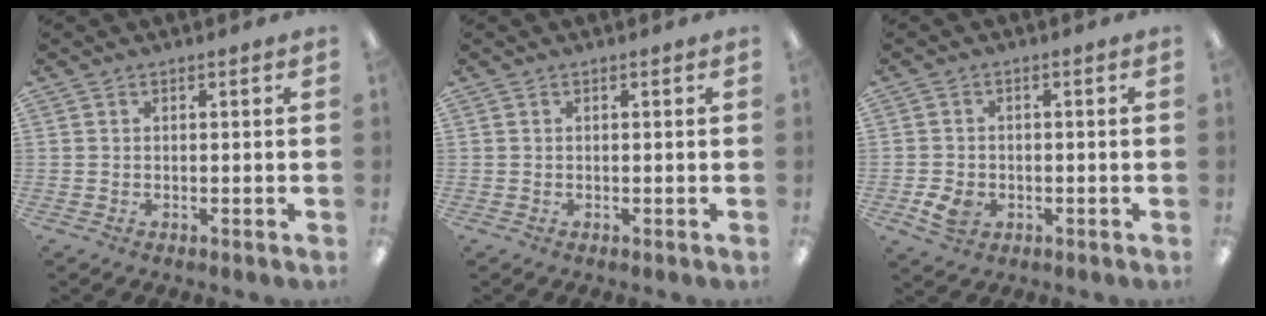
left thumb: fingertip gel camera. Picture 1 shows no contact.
{"total": 0.0}
{"total": 4.4, "force": [-1.5, 3.4, 2.4], "torque": [-0.049, 0.004, -0.025]}